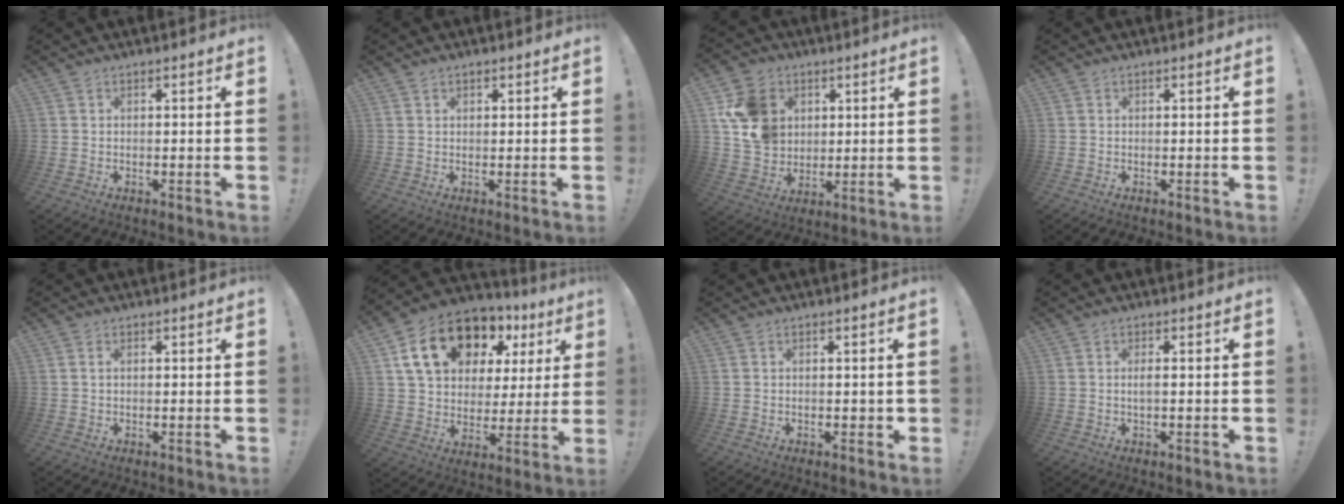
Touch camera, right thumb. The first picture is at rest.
{"total": 1.0, "force": [0.8, 0.6, 0.1], "torque": [0.004, -0.002, 0.014]}
{"total": 14.5, "force": [4.4, 12.2, 6.4], "torque": [-0.106, -0.011, 0.093]}
{"total": 0.0}
{"total": 0.9, "force": [0.3, 0.5, 0.6], "torque": [-0.006, -0.001, 0.003]}
{"total": 19.7, "force": [10.3, 12.7, 10.9], "torque": [-0.179, -0.040, 0.200]}
{"total": 1.1, "force": [-0.2, 0.7, 0.9], "torque": [-0.019, 0.006, -0.002]}
{"total": 1.9, "force": [-0.2, 0.3, 1.9], "torque": [-0.031, 0.000, -0.007]}